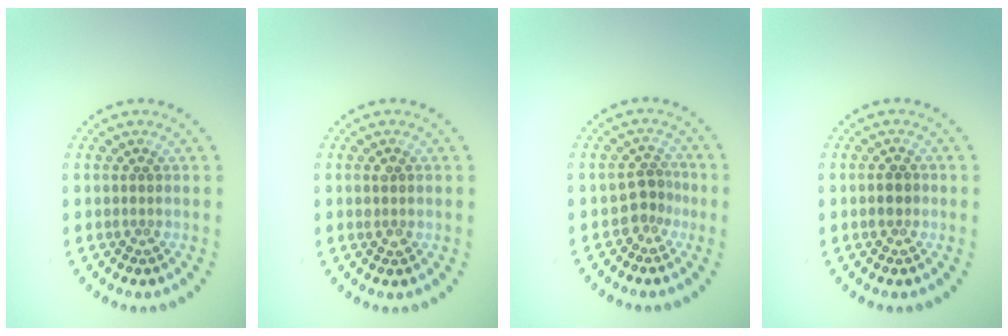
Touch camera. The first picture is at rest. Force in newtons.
{"total": 1.1, "press": 1.0, "slide": 0.2}
{"total": 2.0, "press": 1.5, "slide": 1.3}
{"total": 1.3, "press": 1.2, "slide": 0.3}